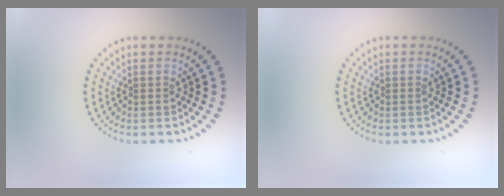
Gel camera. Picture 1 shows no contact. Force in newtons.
{"total": 0.0}